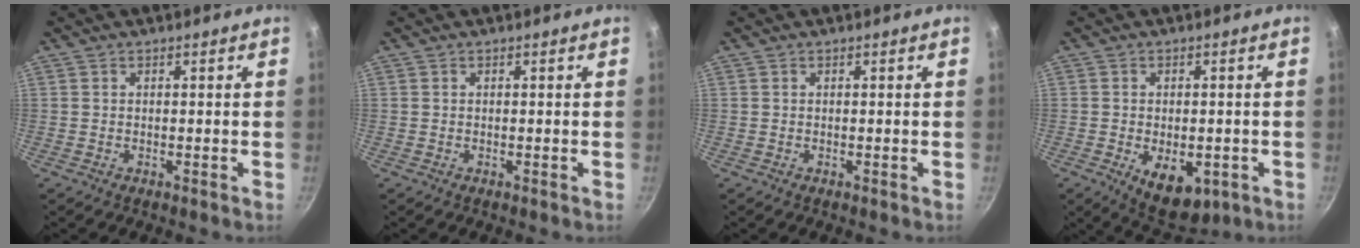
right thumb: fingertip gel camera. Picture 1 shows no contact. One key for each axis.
{"total": 0.0}
{"total": 0.0}
{"total": 9.1, "fx": -2.8, "fy": 5.3, "fz": 6.9, "tx": -0.072, "ty": -0.001, "tz": -0.023}